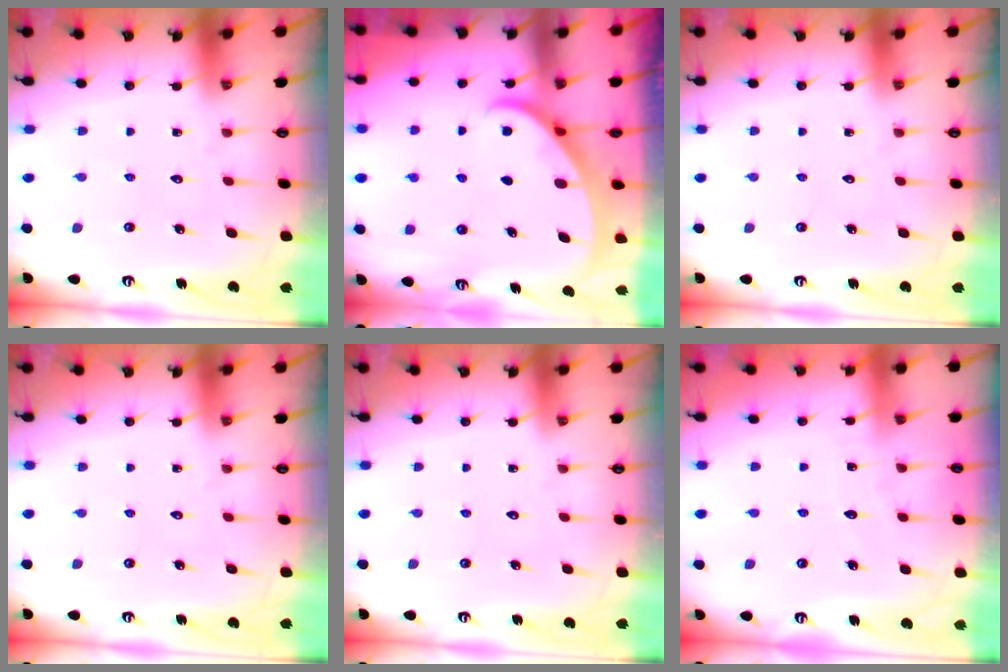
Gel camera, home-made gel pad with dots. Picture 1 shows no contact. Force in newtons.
{"total": 2.2, "press": 2.2, "slide": 0.2}
{"total": 0.0}
{"total": 0.0}
{"total": 0.0}
{"total": 3.0, "press": 2.9, "slide": 0.3}